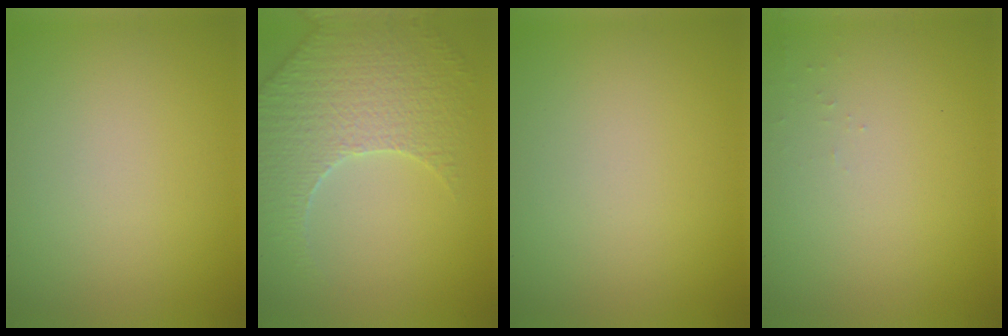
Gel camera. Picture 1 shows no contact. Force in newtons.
{"total": 5.2, "press": 4.7, "slide": 2.2}
{"total": 0.0}
{"total": 0.5, "press": 0.5, "slide": 0.2}